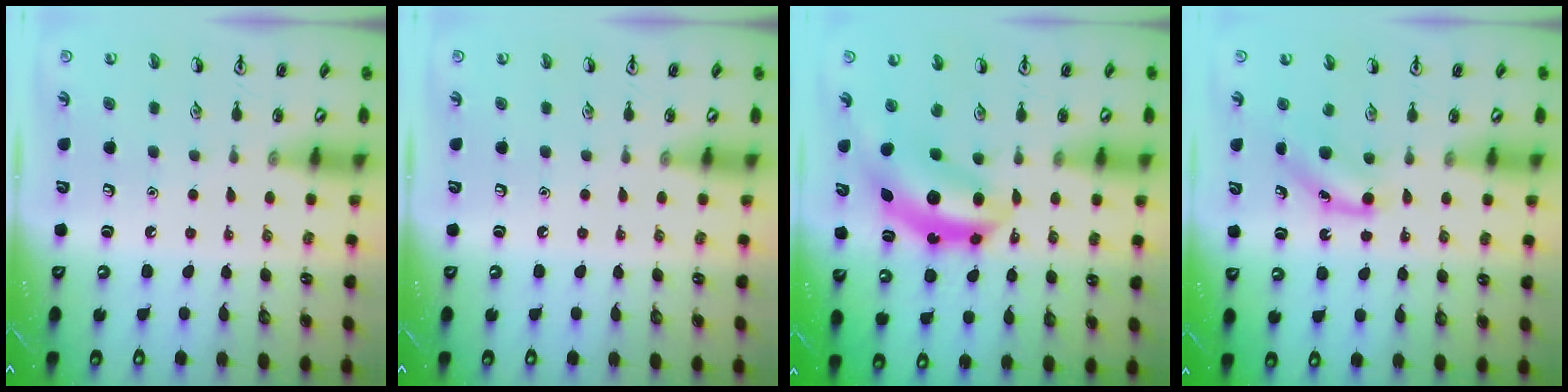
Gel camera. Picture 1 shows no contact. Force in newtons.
{"total": 0.0}
{"total": 6.7, "press": 6.4, "slide": 1.9}
{"total": 4.2, "press": 4.0, "slide": 1.2}